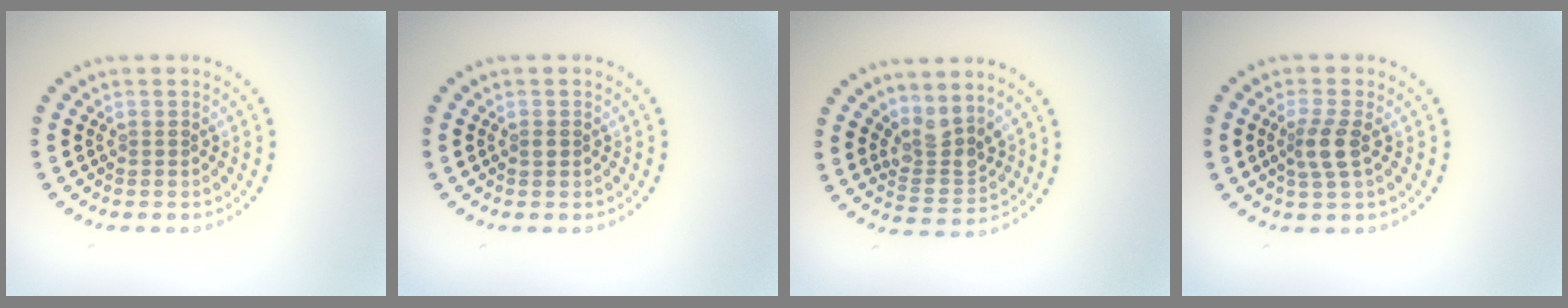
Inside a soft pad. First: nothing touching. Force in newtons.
{"total": 0.6, "press": 0.6, "slide": 0.1}
{"total": 3.1, "press": 2.6, "slide": 1.8}
{"total": 2.3, "press": 2.0, "slide": 1.2}